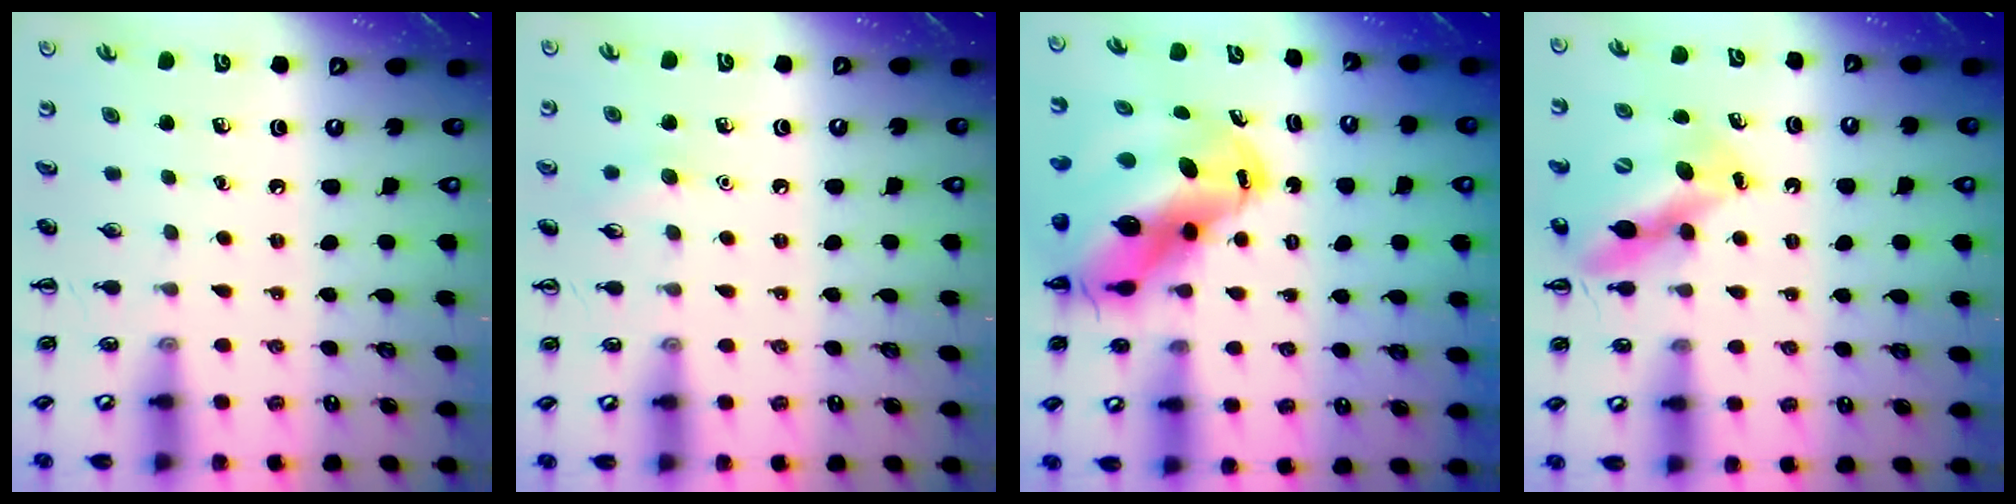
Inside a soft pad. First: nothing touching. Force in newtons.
{"total": 5.6, "press": 5.4, "slide": 1.4}
{"total": 16.1, "press": 15.4, "slide": 4.6}
{"total": 11.4, "press": 11.0, "slide": 3.0}